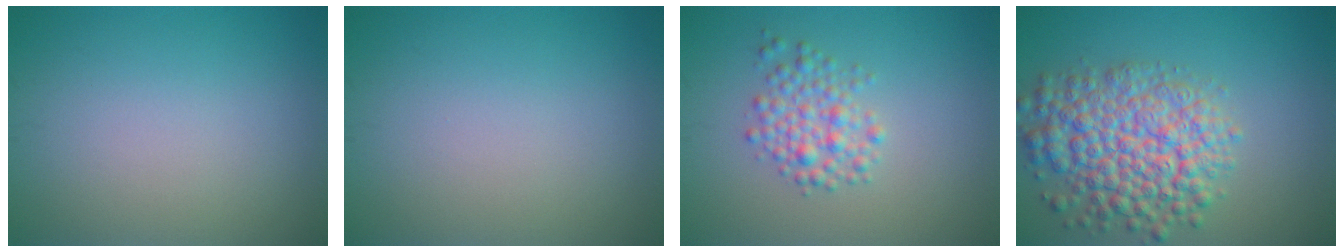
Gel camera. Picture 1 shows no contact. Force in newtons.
{"total": 0.0}
{"total": 2.8, "press": 2.8, "slide": 0.1}
{"total": 7.8, "press": 7.8, "slide": 0.3}